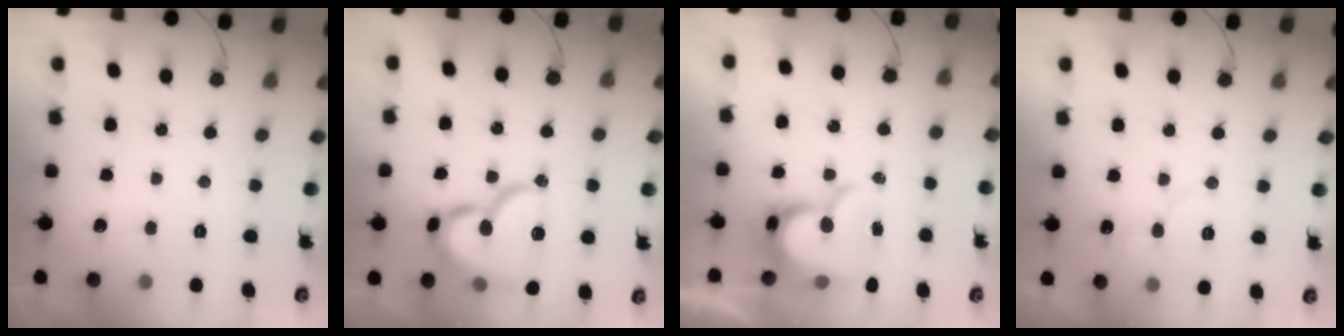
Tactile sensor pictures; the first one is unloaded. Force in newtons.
{"total": 17.5, "press": 17.4, "slide": 1.8}
{"total": 12.7, "press": 12.6, "slide": 1.4}
{"total": 6.4, "press": 6.4, "slide": 0.5}